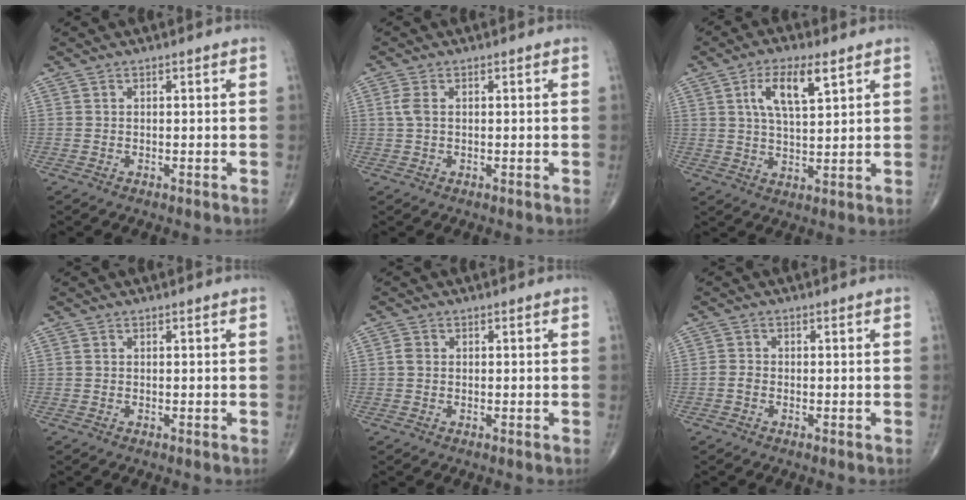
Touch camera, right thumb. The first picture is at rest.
{"total": 2.2, "force": [0.4, 1.2, 1.8], "torque": [-0.052, 0.008, 0.008]}
{"total": 8.8, "force": [3.9, 3.2, 7.3], "torque": [-0.124, -0.012, 0.072]}
{"total": 0.0}
{"total": 1.3, "force": [0.0, 1.0, 0.7], "torque": [-0.011, 0.002, -0.001]}
{"total": 1.3, "force": [-0.6, 0.9, 0.8], "torque": [-0.017, 0.004, -0.013]}